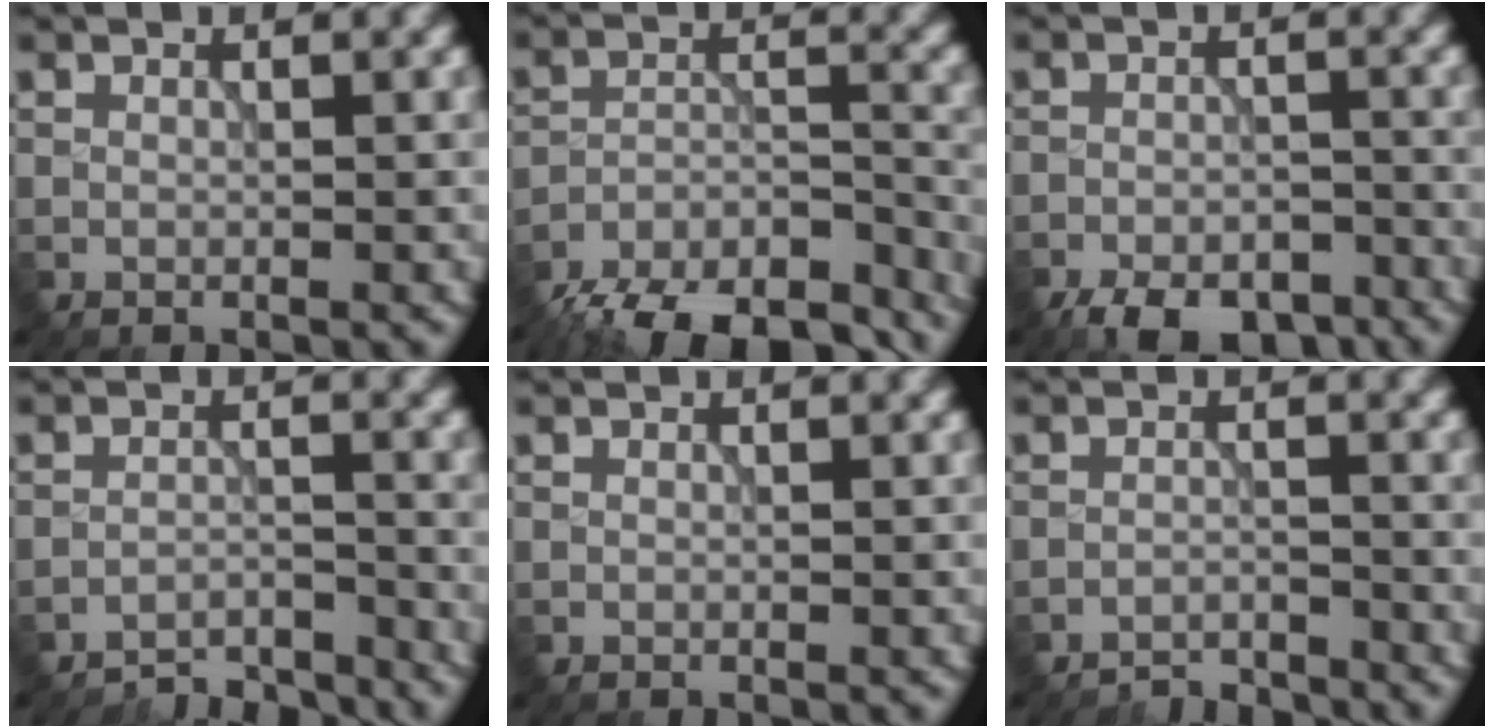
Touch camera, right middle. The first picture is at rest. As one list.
[{"total": 16.7, "force": [-15.2, 5.1, 4.7], "torque": [-0.064, -0.010, -0.194]}, {"total": 5.8, "force": [-4.6, 2.4, 2.8], "torque": [-0.036, -0.007, -0.076]}, {"total": 3.9, "force": [-3.9, 0.6, 0.5], "torque": [-0.005, 0.004, -0.068]}, {"total": 0.0}, {"total": 2.5, "force": [-2.5, 0.2, 0.2], "torque": [0.003, 0.003, -0.047]}]